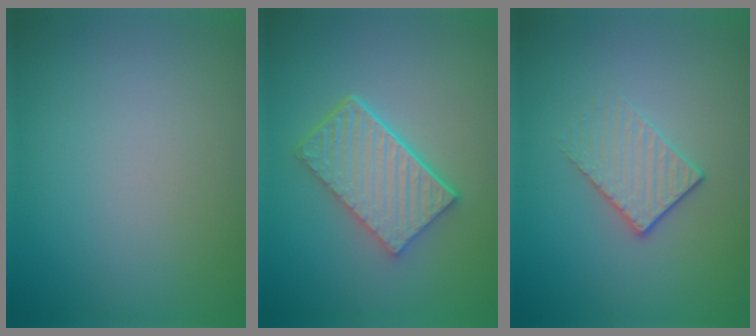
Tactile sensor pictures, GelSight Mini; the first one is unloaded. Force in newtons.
{"total": 5.9, "press": 4.3, "slide": 4.1}
{"total": 1.8, "press": 1.4, "slide": 1.1}